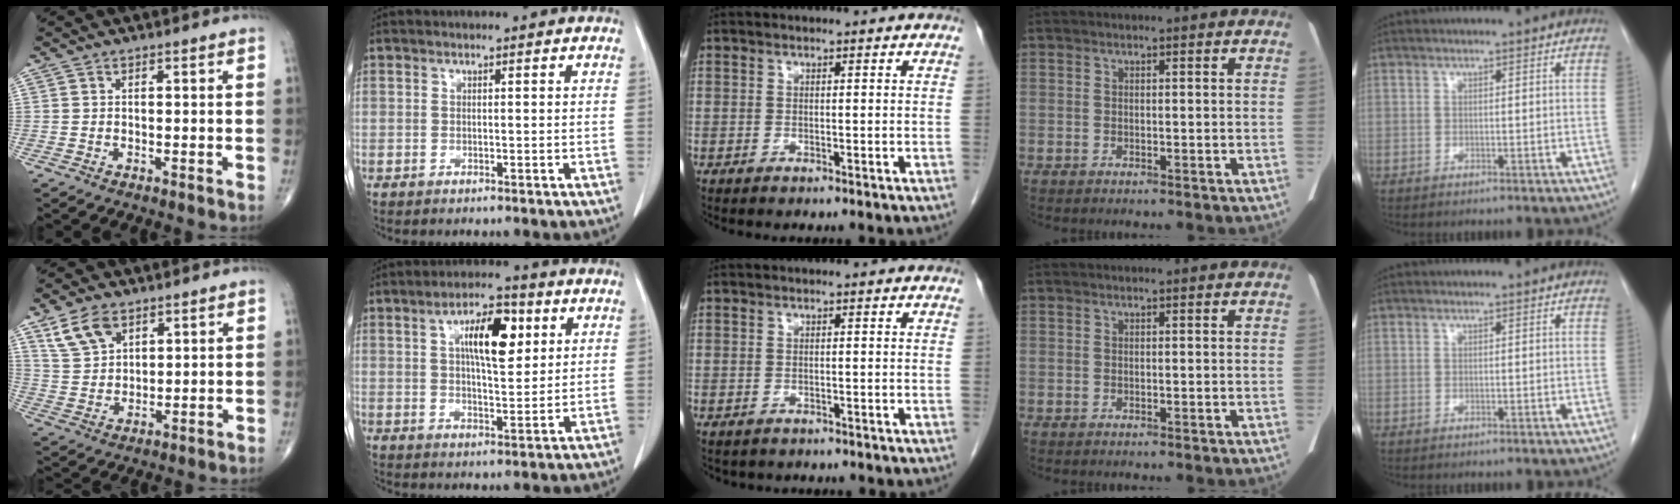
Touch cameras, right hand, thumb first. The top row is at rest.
{"thumb": {"total": 7.7, "force": [4.6, 4.5, 4.2], "torque": [-0.070, -0.017, 0.097]}, "index": {"total": 9.5, "force": [3.2, 3.3, 8.4], "torque": [-0.139, 0.013, 0.054]}, "middle": {"total": 1.9, "force": [-1.5, 1.1, 0.2], "torque": [-0.011, -0.001, -0.019]}}